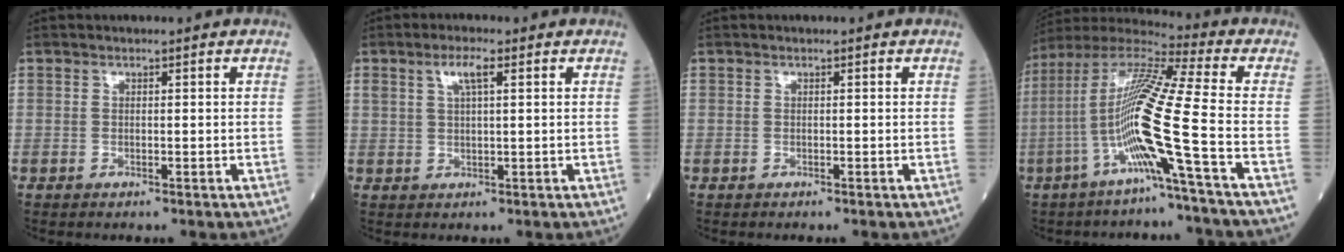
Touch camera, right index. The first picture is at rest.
{"total": 3.4, "force": [1.5, 0.6, 2.9], "torque": [-0.061, 0.010, 0.030]}
{"total": 0.0}
{"total": 15.7, "force": [-4.7, -1.8, 14.9], "torque": [-0.293, 0.002, -0.103]}